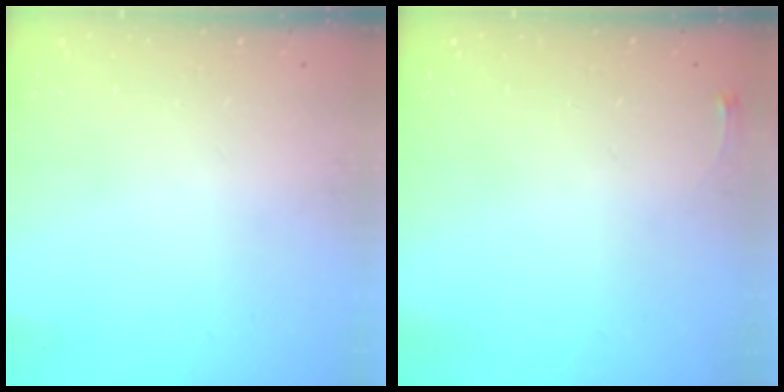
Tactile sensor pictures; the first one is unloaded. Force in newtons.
{"total": 2.6, "press": 2.6, "slide": 0.6}